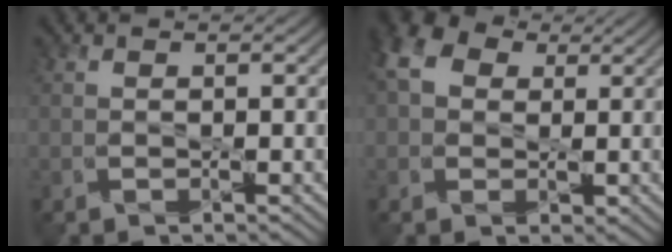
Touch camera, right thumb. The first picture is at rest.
{"total": 7.3, "force": [2.0, 5.9, 3.7], "torque": [-0.106, 0.019, 0.028]}